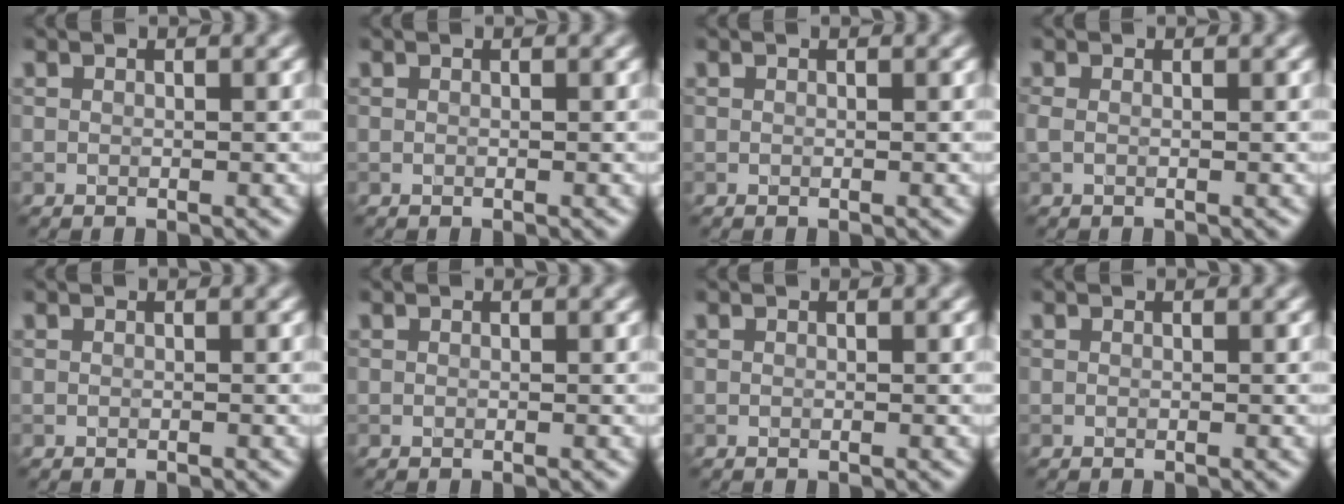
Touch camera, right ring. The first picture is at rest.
{"total": 0.0}
{"total": 0.0}
{"total": 0.7, "force": [0.0, 0.3, 0.6], "torque": [-0.015, -0.002, -0.002]}
{"total": 0.0}
{"total": 0.0}
{"total": 0.0}
{"total": 0.0}